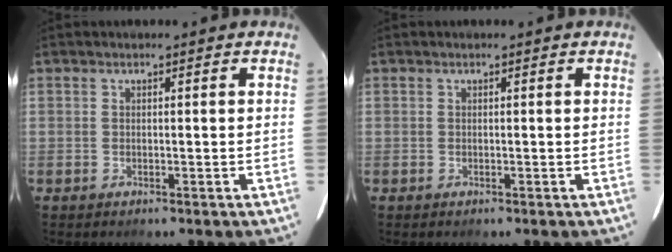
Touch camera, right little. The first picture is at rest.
{"total": 0.0}